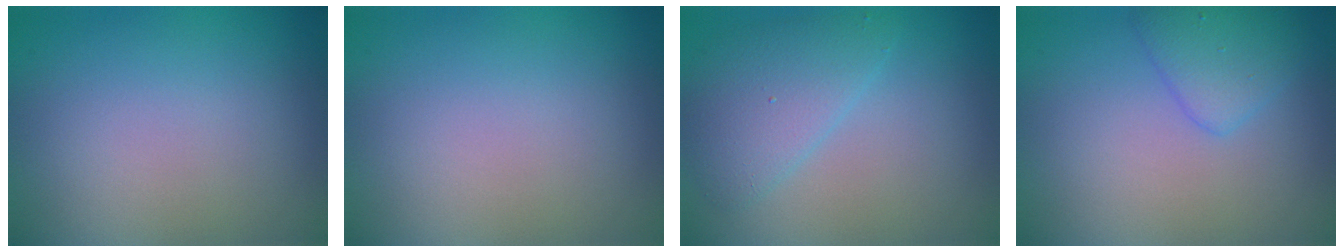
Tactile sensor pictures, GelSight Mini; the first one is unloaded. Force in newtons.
{"total": 0.0}
{"total": 3.4, "press": 3.4, "slide": 0.1}
{"total": 2.5, "press": 2.5, "slide": 0.1}